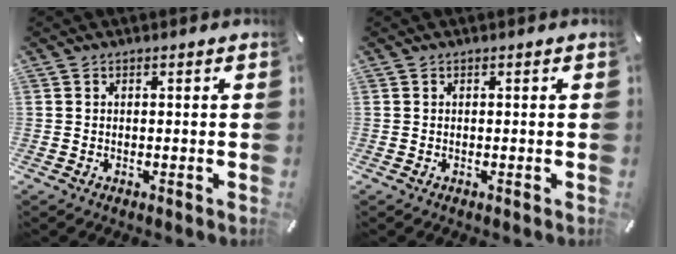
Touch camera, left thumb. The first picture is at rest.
{"total": 0.0}